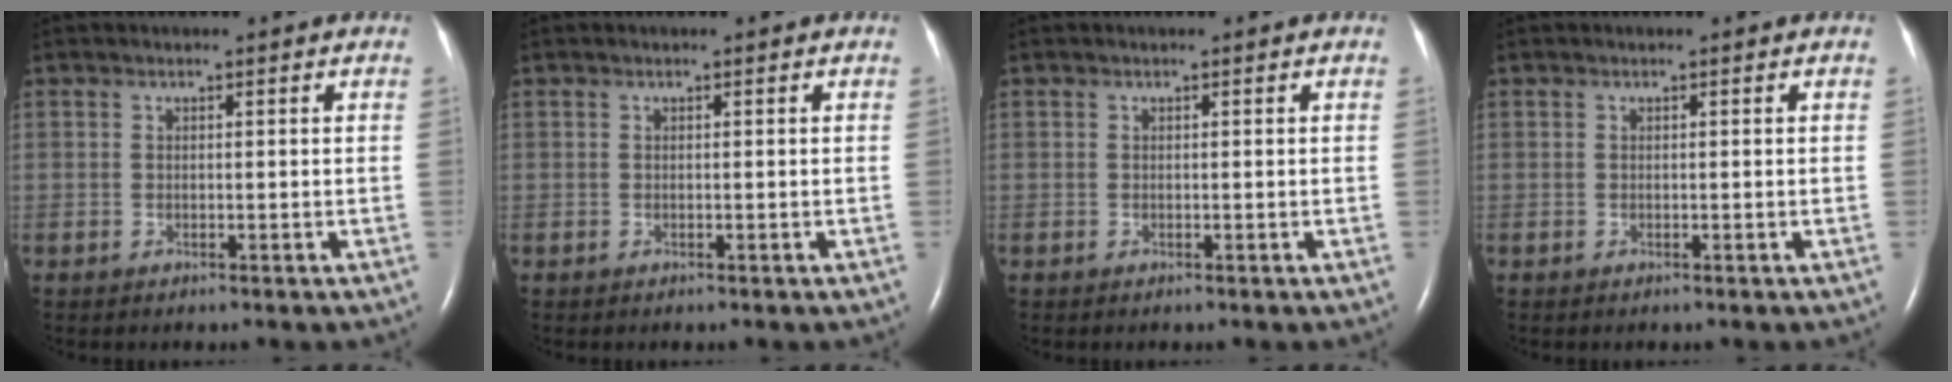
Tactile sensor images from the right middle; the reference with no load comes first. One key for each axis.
{"total": 0.0}
{"total": 0.0}
{"total": 0.0}